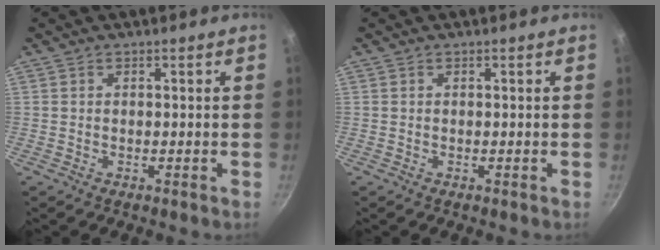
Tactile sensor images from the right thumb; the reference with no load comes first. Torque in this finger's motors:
{"motor_torque": [-0.01, 0.01, 0.00, 0.00, 0.01]}